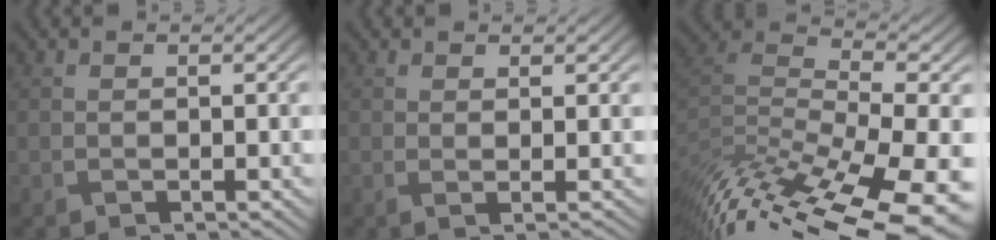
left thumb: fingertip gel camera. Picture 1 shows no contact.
{"total": 1.3, "force": [0.9, 0.1, 0.9], "torque": [-0.013, 0.000, 0.007]}
{"total": 15.7, "force": [-9.5, 4.9, 11.4], "torque": [-0.199, 0.003, -0.111]}